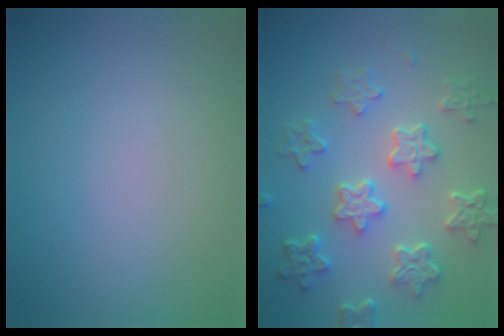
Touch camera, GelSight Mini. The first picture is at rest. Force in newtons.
{"total": 5.8, "press": 4.5, "slide": 3.6}